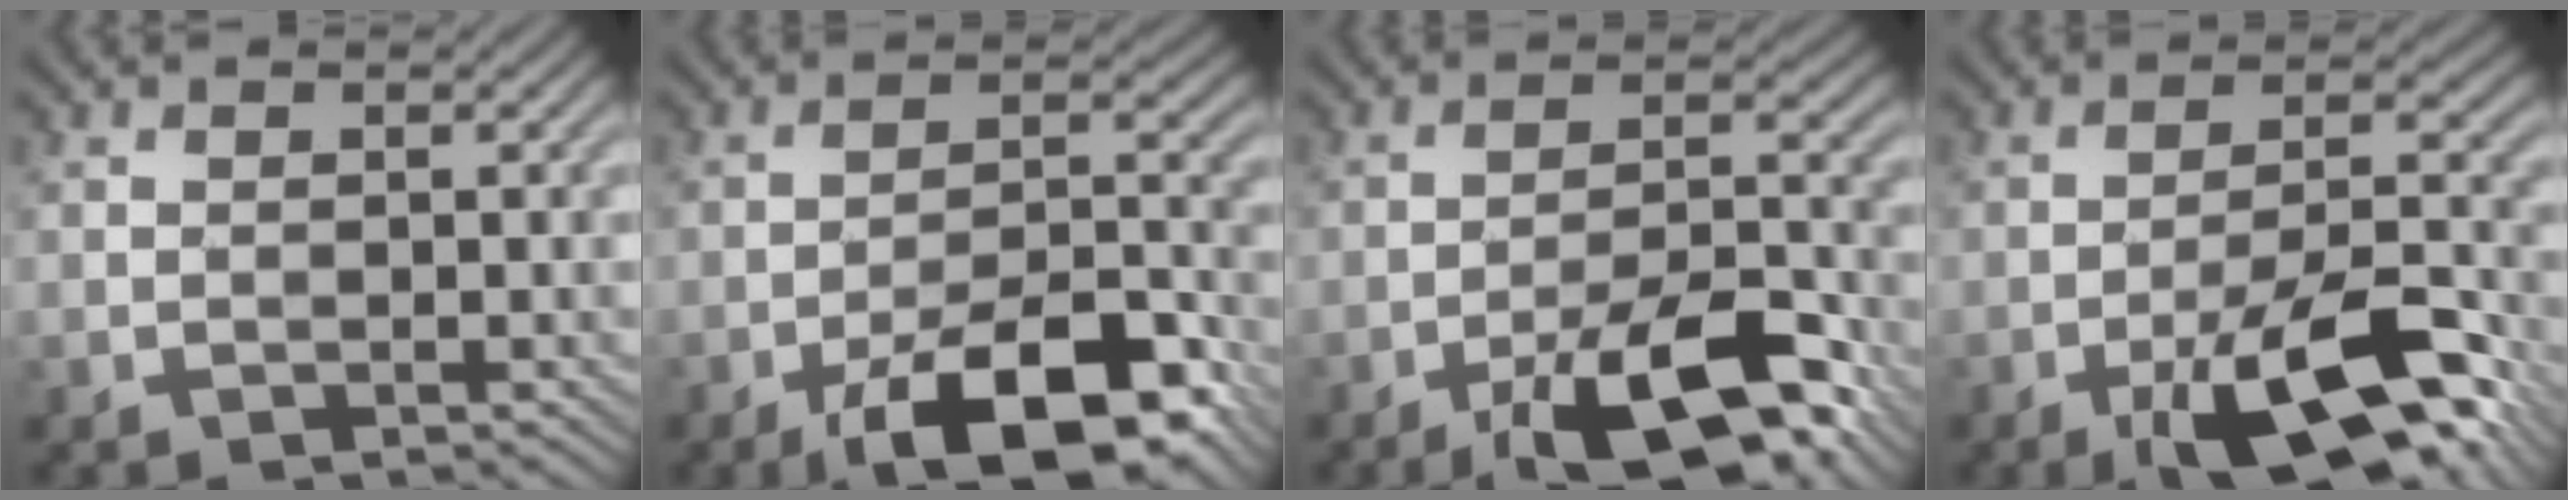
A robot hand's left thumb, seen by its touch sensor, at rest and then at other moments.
{"total": 13.9, "force": [-8.9, 4.7, 9.7], "torque": [-0.153, 0.005, -0.154]}
{"total": 12.5, "force": [-8.1, 3.6, 8.8], "torque": [-0.144, 0.008, -0.145]}
{"total": 13.2, "force": [-7.8, 3.6, 10.0], "torque": [-0.166, 0.003, -0.135]}